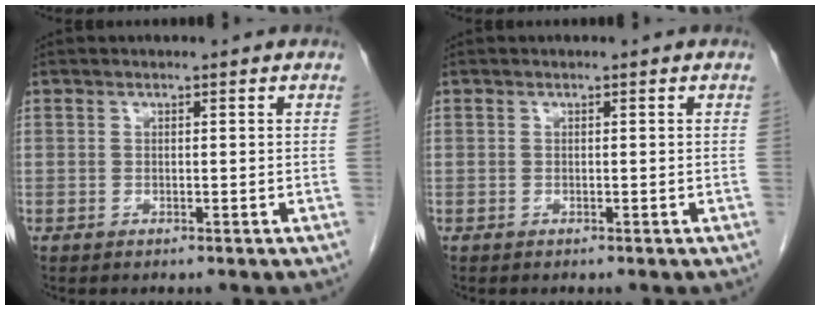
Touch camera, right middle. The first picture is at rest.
{"total": 0.0}